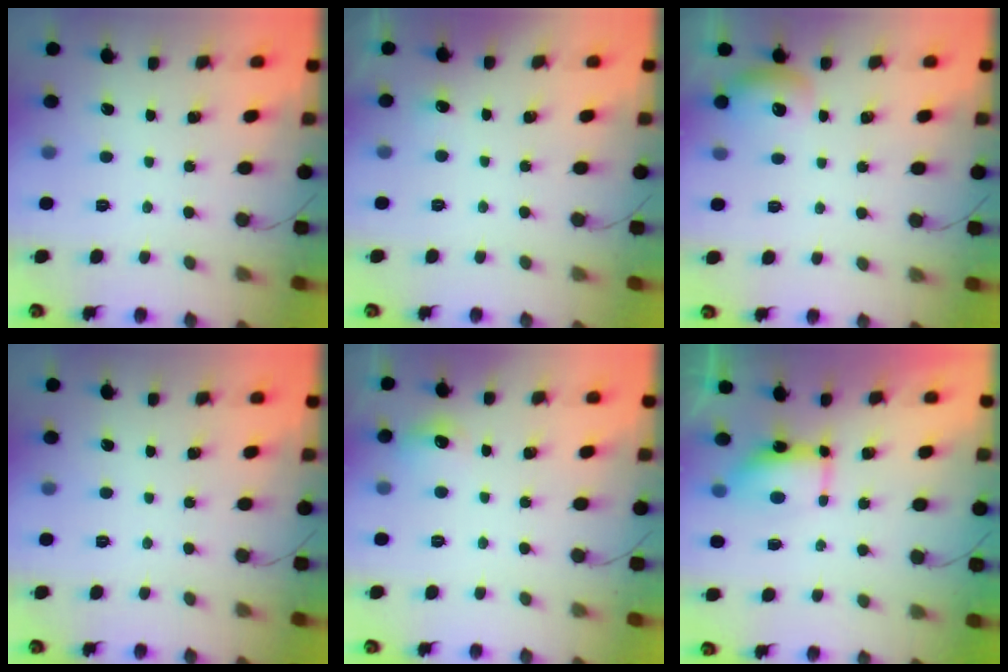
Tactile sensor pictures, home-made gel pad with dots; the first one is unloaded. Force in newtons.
{"total": 10.2, "press": 2.6, "slide": 9.8}
{"total": 9.9, "press": 8.4, "slide": 5.2}
{"total": 0.0}
{"total": 6.9, "press": 6.7, "slide": 1.7}
{"total": 7.1, "press": 7.1, "slide": 0.5}